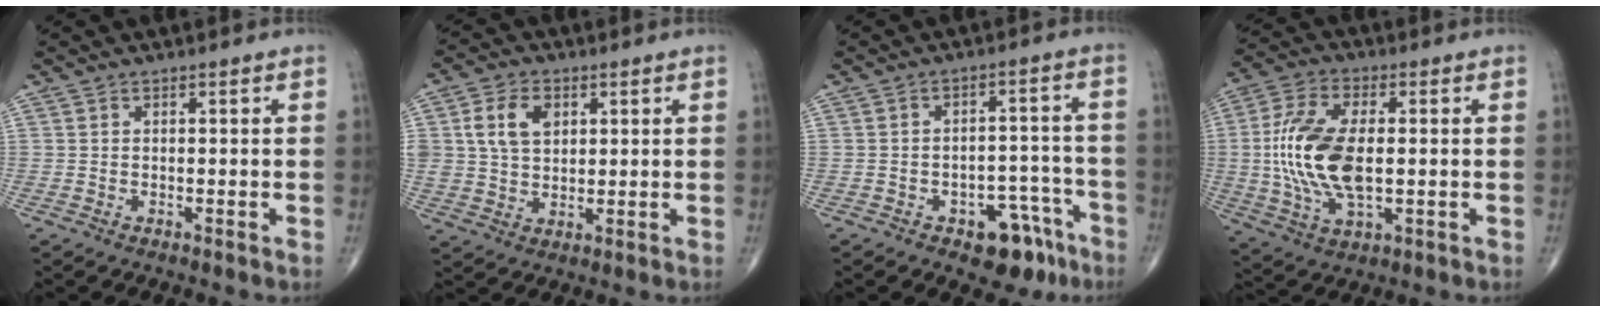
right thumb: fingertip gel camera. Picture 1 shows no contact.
{"total": 8.3, "force": [2.6, 5.8, 5.4], "torque": [-0.089, -0.004, 0.050]}
{"total": 9.5, "force": [-5.6, 5.3, 5.5], "torque": [-0.037, 0.049, -0.070]}
{"total": 16.3, "force": [0.0, 8.3, 14.1], "torque": [-0.296, -0.001, 0.001]}